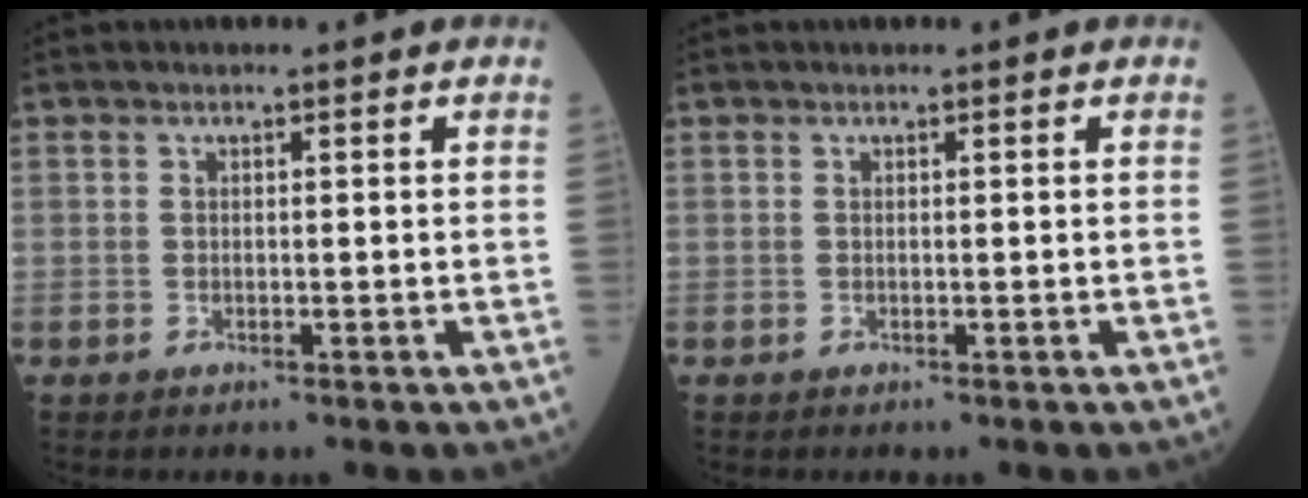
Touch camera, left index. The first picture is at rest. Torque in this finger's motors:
{"motor_torque": [-0.31, -0.22, 0.04, 0.02]}